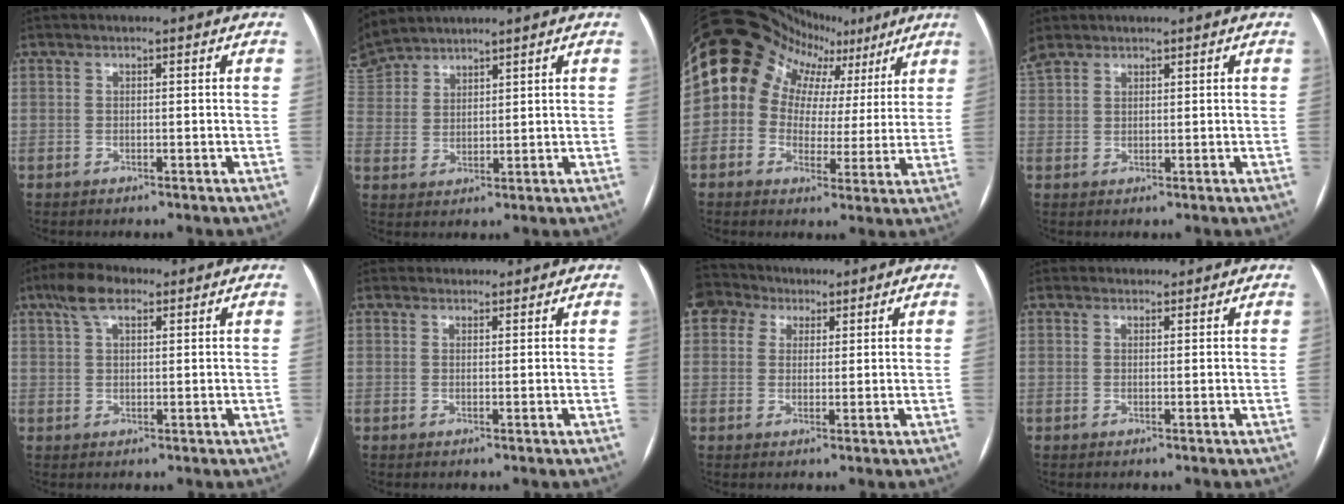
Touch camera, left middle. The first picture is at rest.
{"total": 10.4, "force": [9.4, 3.8, 2.3], "torque": [-0.084, 0.017, 0.205]}
{"total": 16.7, "force": [7.5, 13.2, 6.8], "torque": [-0.100, 0.072, 0.100]}
{"total": 4.3, "force": [3.3, 2.5, 1.2], "torque": [-0.045, 0.019, 0.076]}
{"total": 5.3, "force": [3.3, 2.1, 3.6], "torque": [-0.076, 0.022, 0.061]}
{"total": 2.0, "force": [1.9, 0.7, -0.3], "torque": [0.007, 0.019, 0.029]}
{"total": 5.9, "force": [3.6, 4.4, 1.6], "torque": [-0.043, 0.034, 0.072]}
{"total": 1.6, "force": [1.4, 0.6, -0.3], "torque": [0.004, 0.015, 0.021]}